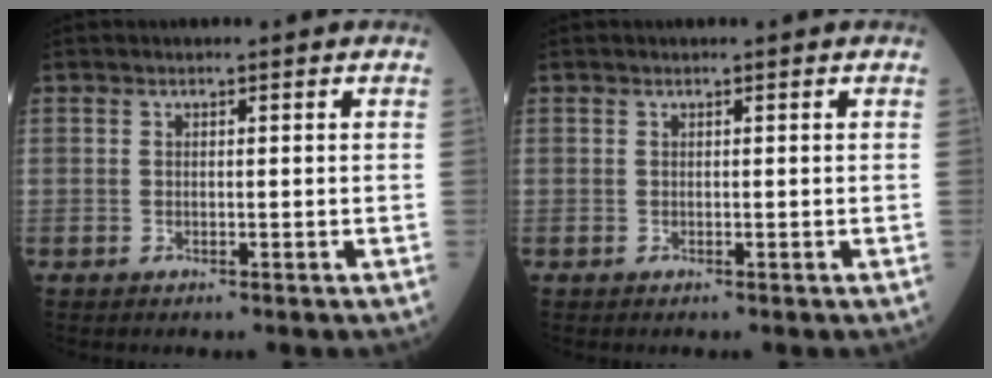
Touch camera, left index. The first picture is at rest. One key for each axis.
{"total": 0.0}